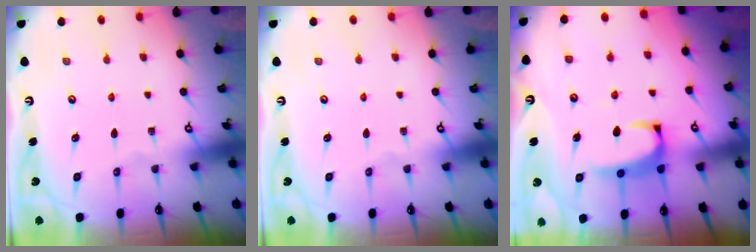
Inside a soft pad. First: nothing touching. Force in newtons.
{"total": 0.0}
{"total": 2.5, "press": 2.4, "slide": 0.8}